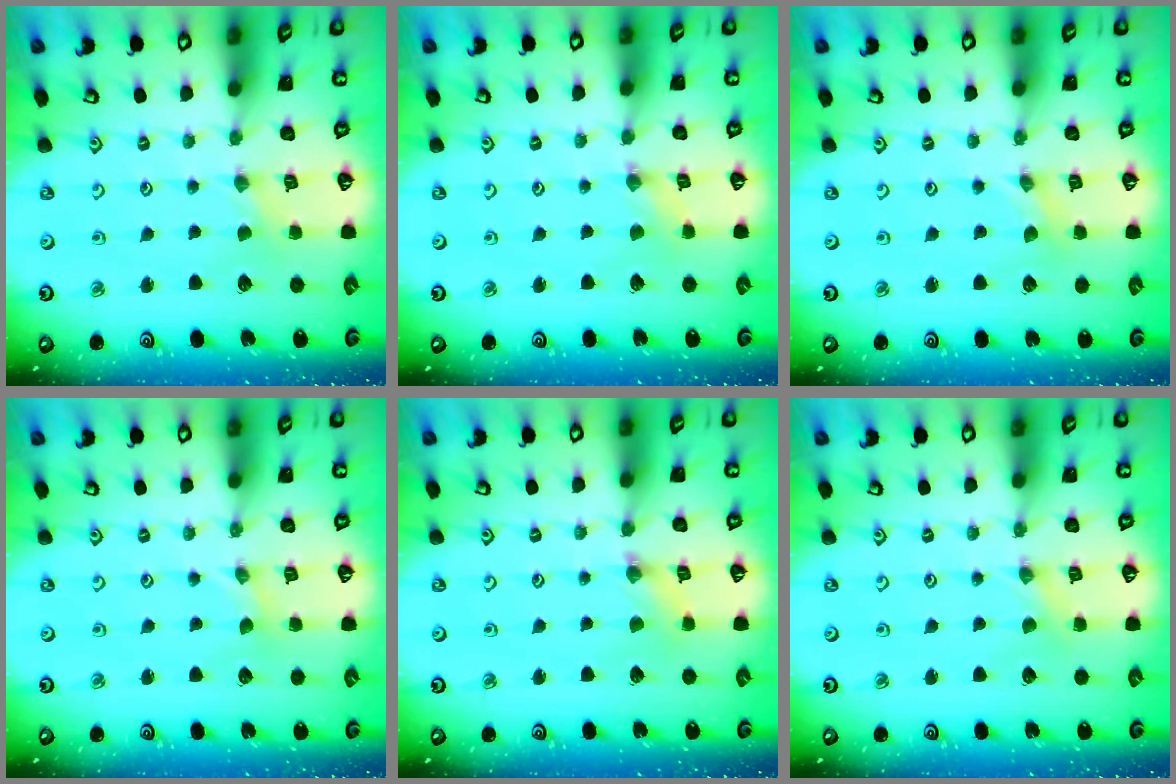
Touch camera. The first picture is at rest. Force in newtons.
{"total": 0.9, "press": 0.9, "slide": 0.3}
{"total": 0.0}
{"total": 0.0}
{"total": 1.2, "press": 1.2, "slide": 0.3}
{"total": 0.0}